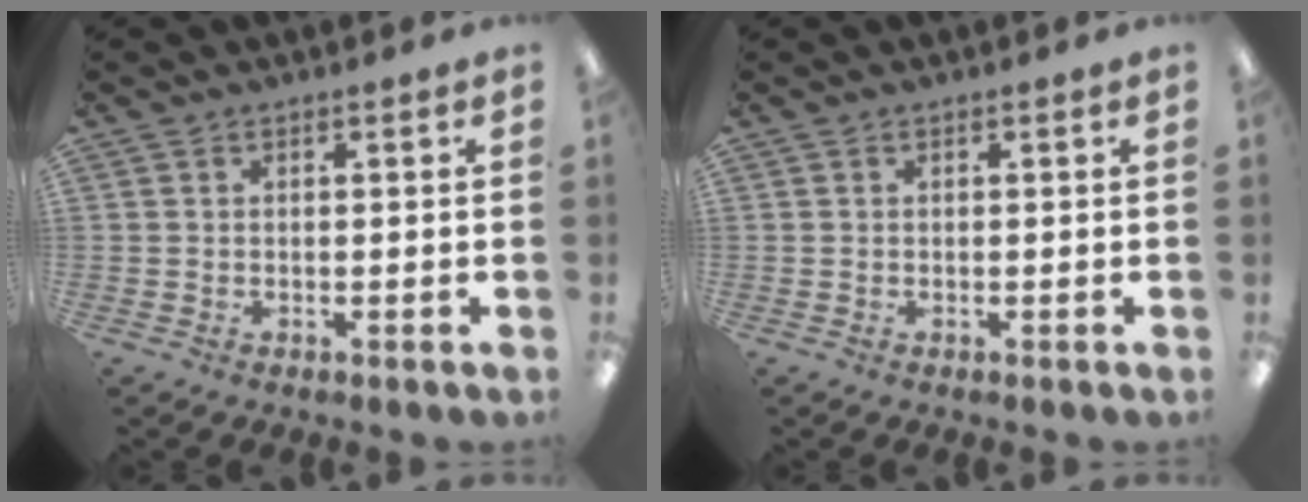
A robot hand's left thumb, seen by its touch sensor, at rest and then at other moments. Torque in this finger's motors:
{"motor_torque": [0.05, -0.04, -0.06, -0.06, 0.00]}